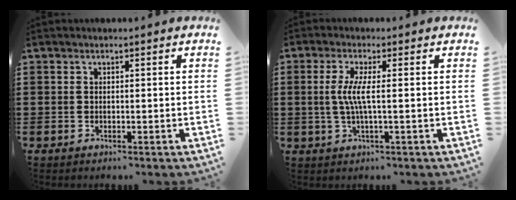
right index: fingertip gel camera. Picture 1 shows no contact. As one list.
[{"total": 4.4, "force": [0.0, 0.1, 4.4], "torque": [-0.096, -0.011, -0.008]}]